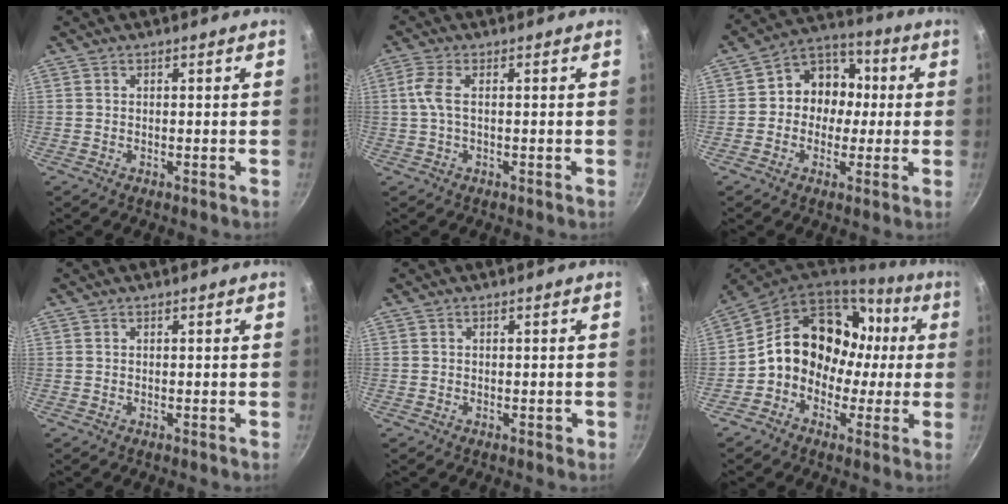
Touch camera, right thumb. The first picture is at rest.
{"total": 3.9, "force": [0.1, 1.4, 3.6], "torque": [-0.090, 0.009, -0.002]}
{"total": 10.5, "force": [0.0, 9.2, 5.1], "torque": [-0.025, 0.029, -0.019]}
{"total": 0.0}
{"total": 0.8, "force": [-0.3, 0.7, 0.5], "torque": [-0.003, 0.004, -0.003]}
{"total": 17.7, "force": [0.7, 14.3, 10.5], "torque": [-0.124, 0.055, 0.002]}